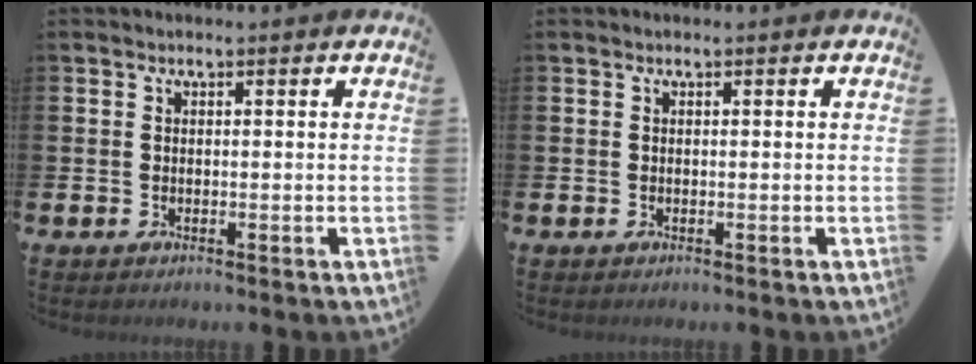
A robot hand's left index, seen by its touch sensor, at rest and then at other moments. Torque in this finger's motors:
{"motor_torque": [-0.13, 0.08, 0.00, -0.01]}